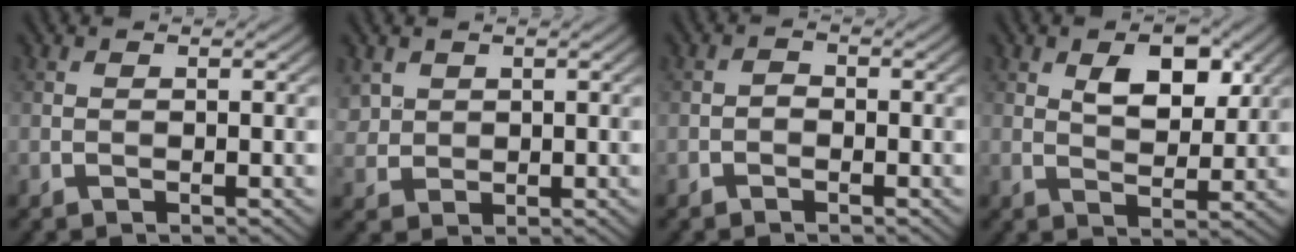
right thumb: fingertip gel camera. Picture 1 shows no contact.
{"total": 3.3, "force": [1.5, 2.6, 1.2], "torque": [-0.043, -0.001, 0.033]}
{"total": 1.1, "force": [-0.7, 0.7, 0.5], "torque": [-0.009, 0.005, -0.017]}
{"total": 5.9, "force": [2.4, 3.2, 4.3], "torque": [-0.072, -0.005, 0.038]}